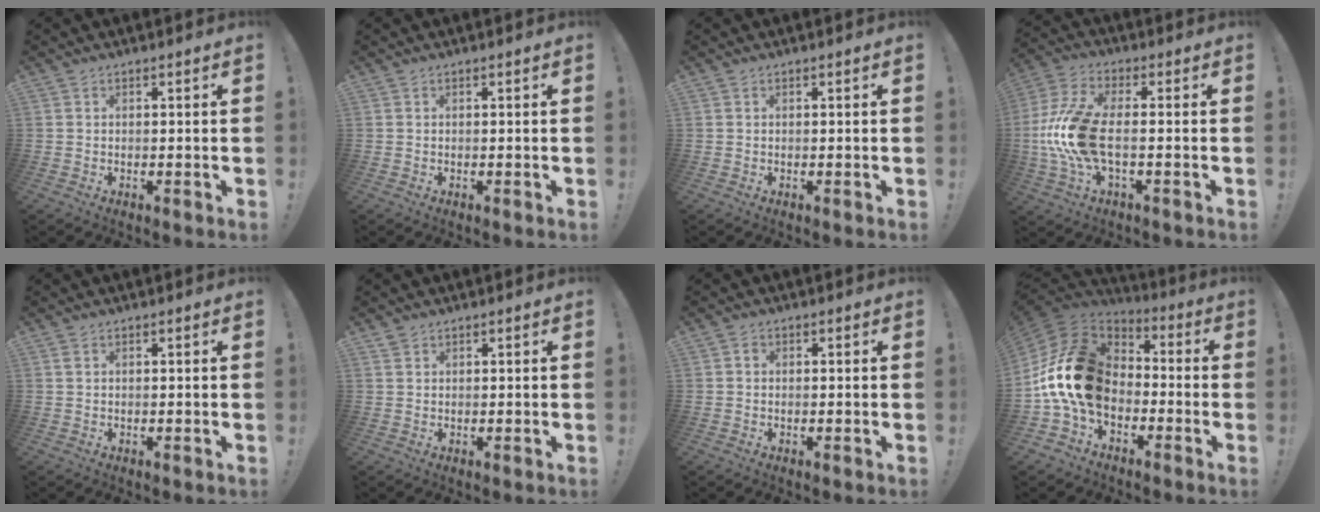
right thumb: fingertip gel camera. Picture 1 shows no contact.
{"total": 0.0}
{"total": 0.0}
{"total": 15.6, "force": [-1.9, 7.0, 13.8], "torque": [-0.278, -0.001, -0.028]}
{"total": 0.7, "force": [0.4, 0.4, 0.6], "torque": [-0.015, 0.004, 0.006]}
{"total": 0.9, "force": [0.8, 0.5, 0.1], "torque": [-0.003, -0.002, 0.016]}
{"total": 0.8, "force": [-0.2, 0.6, 0.4], "torque": [-0.006, 0.003, -0.003]}
{"total": 20.2, "force": [-2.3, 13.7, 14.7], "torque": [-0.270, 0.032, -0.027]}